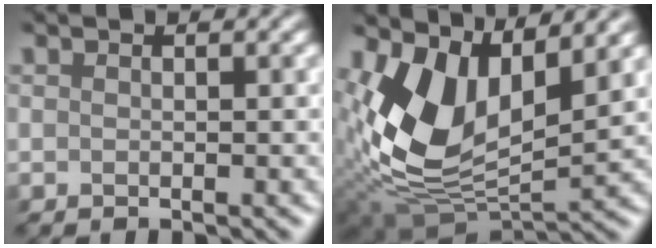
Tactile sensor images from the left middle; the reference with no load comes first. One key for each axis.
{"total": 8.6, "fx": 2.7, "fy": 5.0, "fz": 6.5, "tx": -0.150, "ty": -0.020, "tz": 0.056}